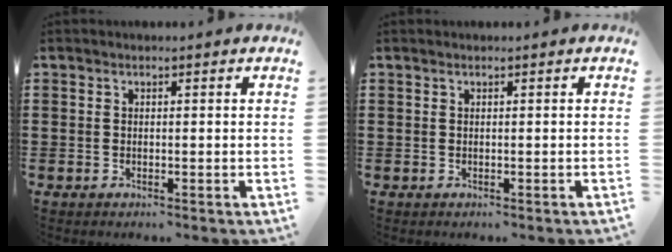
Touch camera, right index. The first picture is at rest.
{"total": 0.0}